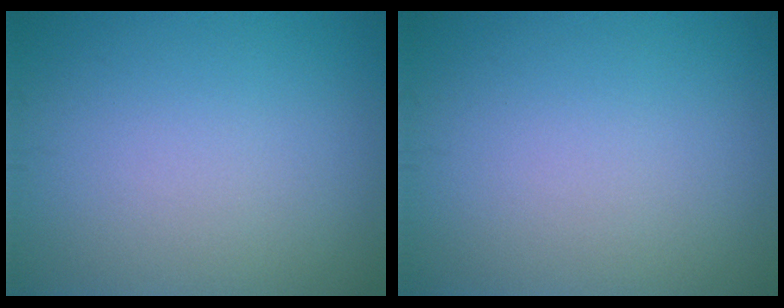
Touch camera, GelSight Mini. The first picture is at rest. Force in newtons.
{"total": 0.0}